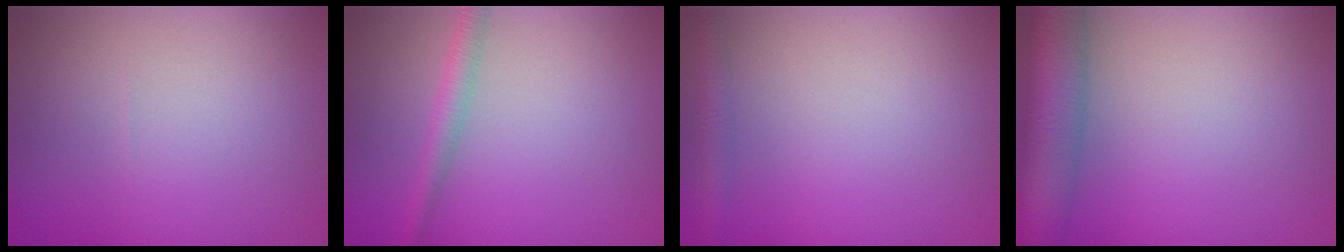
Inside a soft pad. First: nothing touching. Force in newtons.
{"total": 2.0, "press": 2.0, "slide": 0.0}
{"total": 2.1, "press": 2.1, "slide": 0.1}
{"total": 8.5, "press": 8.5, "slide": 0.5}